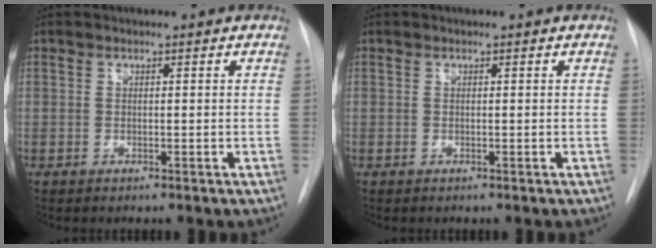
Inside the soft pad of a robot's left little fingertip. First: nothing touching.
{"total": 0.0}